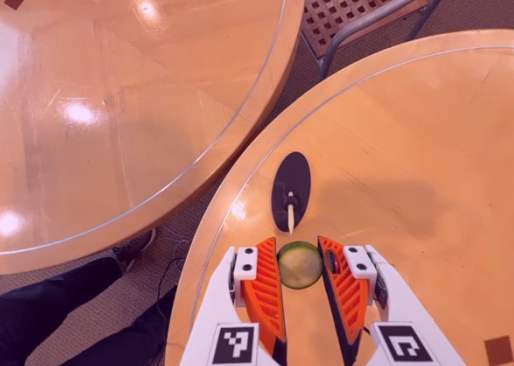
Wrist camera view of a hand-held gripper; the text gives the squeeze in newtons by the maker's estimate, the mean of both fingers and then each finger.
{"total": 9.9, "left": 10.0, "right": 9.8}